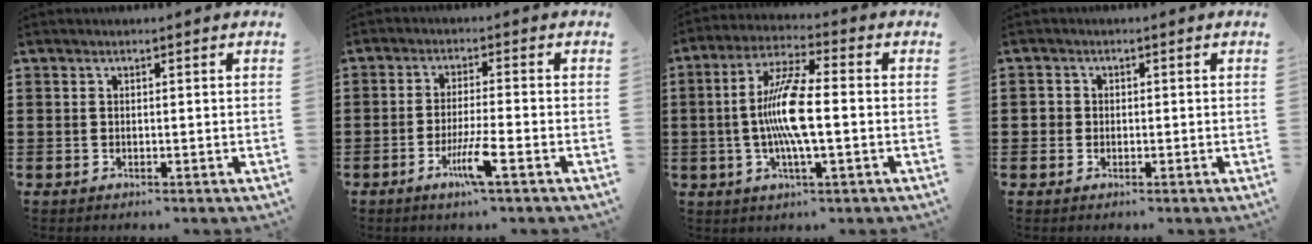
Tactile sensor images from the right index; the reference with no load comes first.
{"total": 5.7, "force": [-2.8, 0.1, 4.9], "torque": [-0.100, -0.015, -0.053]}
{"total": 9.5, "force": [-1.0, 1.8, 9.3], "torque": [-0.196, -0.010, -0.028]}
{"total": 1.2, "force": [-0.2, 1.1, 0.3], "torque": [-0.010, 0.006, -0.005]}